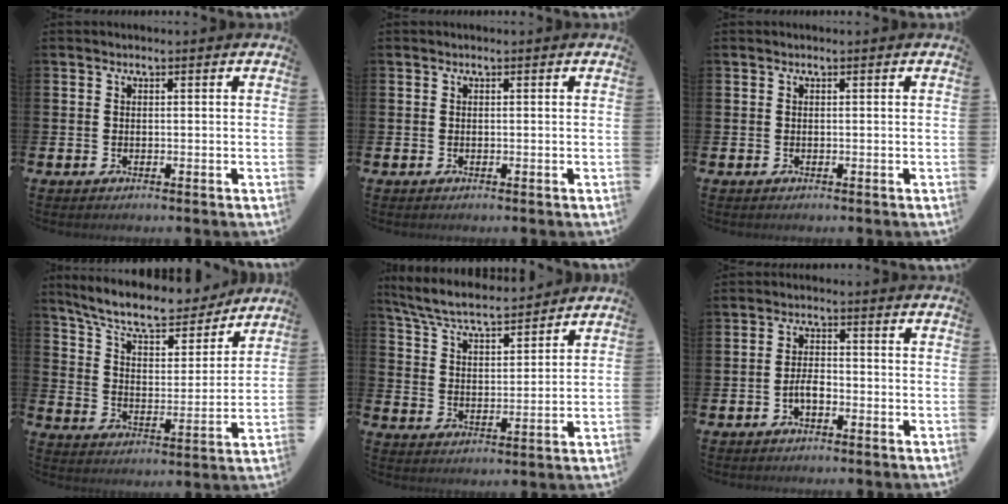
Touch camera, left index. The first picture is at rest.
{"total": 0.0}
{"total": 0.0}
{"total": 9.7, "force": [8.8, 2.2, 3.4], "torque": [-0.094, -0.059, 0.150]}
{"total": 6.6, "force": [6.3, 0.8, 2.0], "torque": [-0.068, -0.037, 0.109]}
{"total": 2.6, "force": [-1.2, 1.2, 2.0], "torque": [-0.038, 0.005, -0.023]}